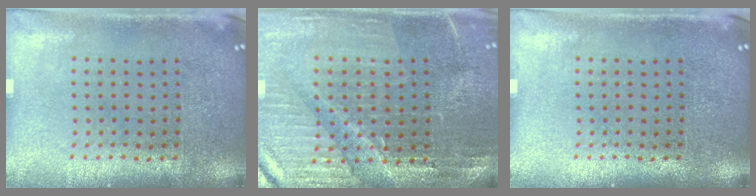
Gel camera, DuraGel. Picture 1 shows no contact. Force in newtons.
{"total": 3.2, "press": 3.2, "slide": 0.5}
{"total": 0.0}